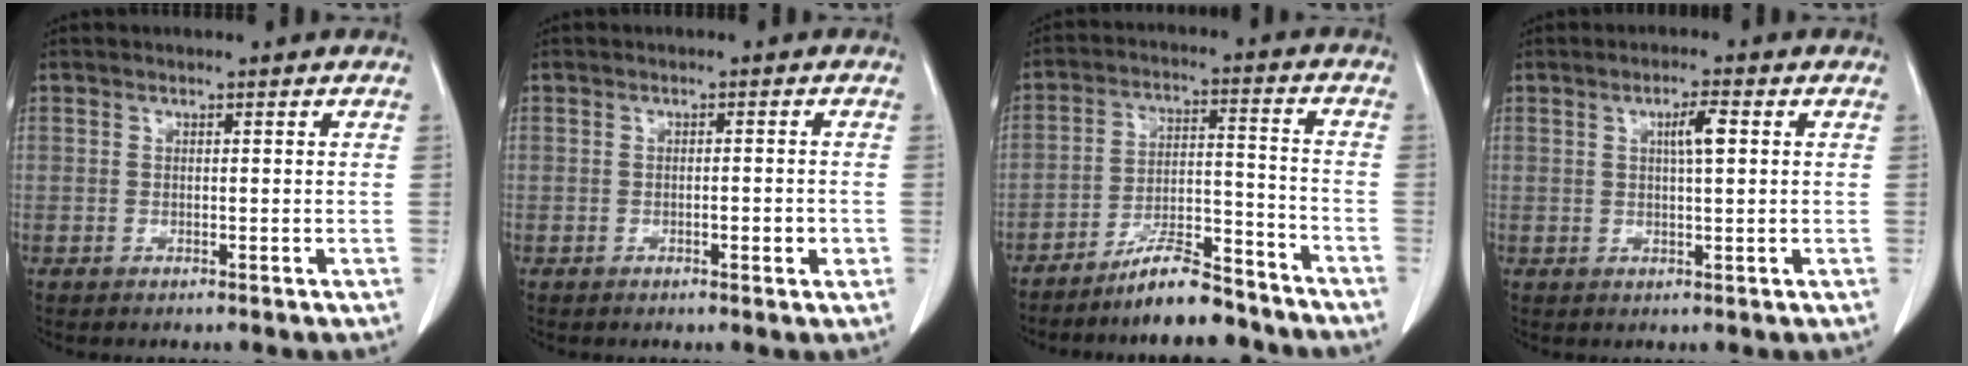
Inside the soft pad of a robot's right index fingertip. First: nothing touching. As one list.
[{"total": 2.2, "force": [-0.7, 0.6, 2.0], "torque": [-0.032, 0.000, -0.007]}, {"total": 10.3, "force": [-9.0, 1.8, 4.7], "torque": [-0.075, 0.013, -0.155]}, {"total": 3.4, "force": [0.9, 0.3, 3.2], "torque": [-0.055, 0.002, 0.015]}]